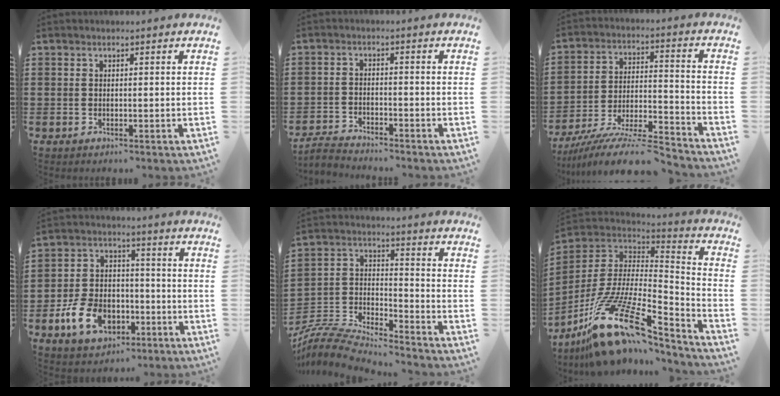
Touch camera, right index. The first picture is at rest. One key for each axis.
{"total": 2.7, "fx": -2.7, "fy": 0.2, "fz": 0.2, "tx": -0.018, "ty": -0.003, "tz": -0.058}
{"total": 11.2, "fx": -10.0, "fy": 0.8, "fz": 5.0, "tx": -0.084, "ty": 0.017, "tz": -0.193}
{"total": 9.3, "fx": -4.1, "fy": 6.4, "fz": 5.4, "tx": -0.135, "ty": 0.012, "tz": -0.075}
{"total": 6.7, "fx": -6.5, "fy": 1.0, "fz": 1.5, "tx": -0.054, "ty": -0.010, "tz": -0.135}
{"total": 17.1, "fx": -8.9, "fy": 6.8, "fz": 12.9, "tx": -0.271, "ty": 0.010, "tz": -0.155}